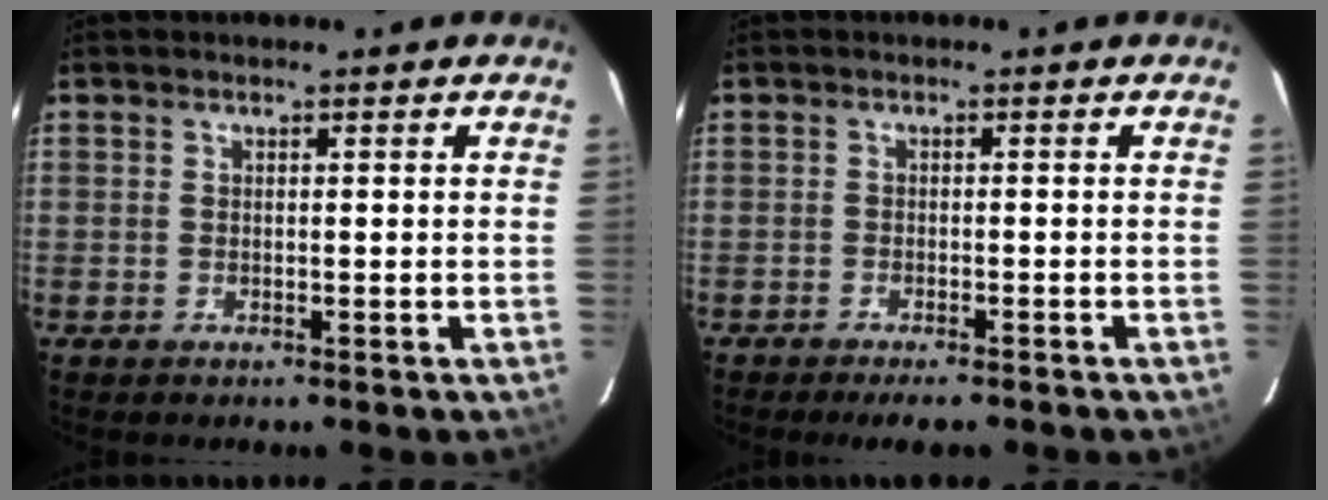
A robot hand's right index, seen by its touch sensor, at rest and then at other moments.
{"total": 4.9, "force": [-4.2, 1.1, 2.4], "torque": [-0.056, -0.010, -0.064]}